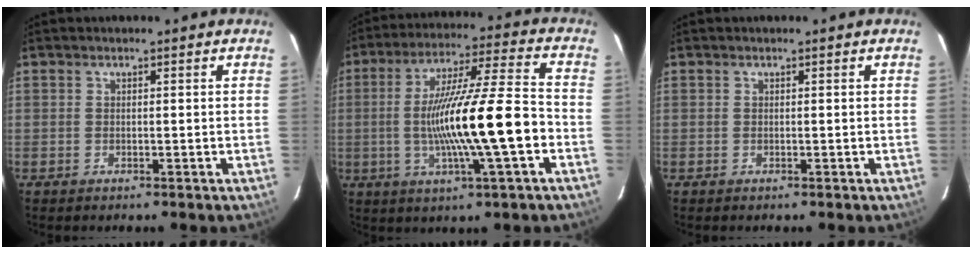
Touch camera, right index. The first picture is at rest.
{"total": 16.4, "force": [-3.2, 0.1, 16.1], "torque": [-0.285, 0.001, -0.057]}
{"total": 0.0}